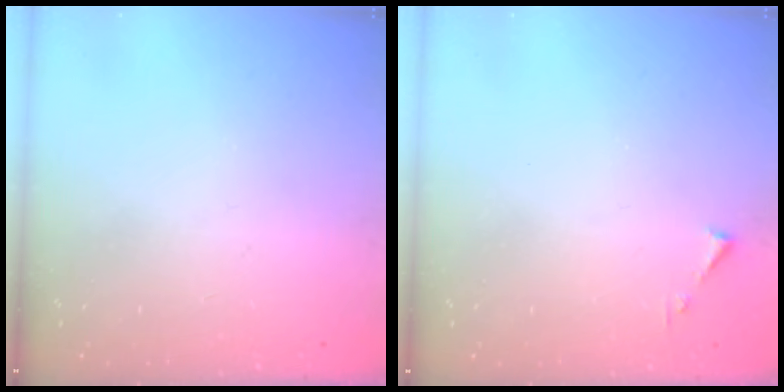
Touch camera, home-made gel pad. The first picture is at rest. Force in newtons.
{"total": 3.2, "press": 3.2, "slide": 0.4}